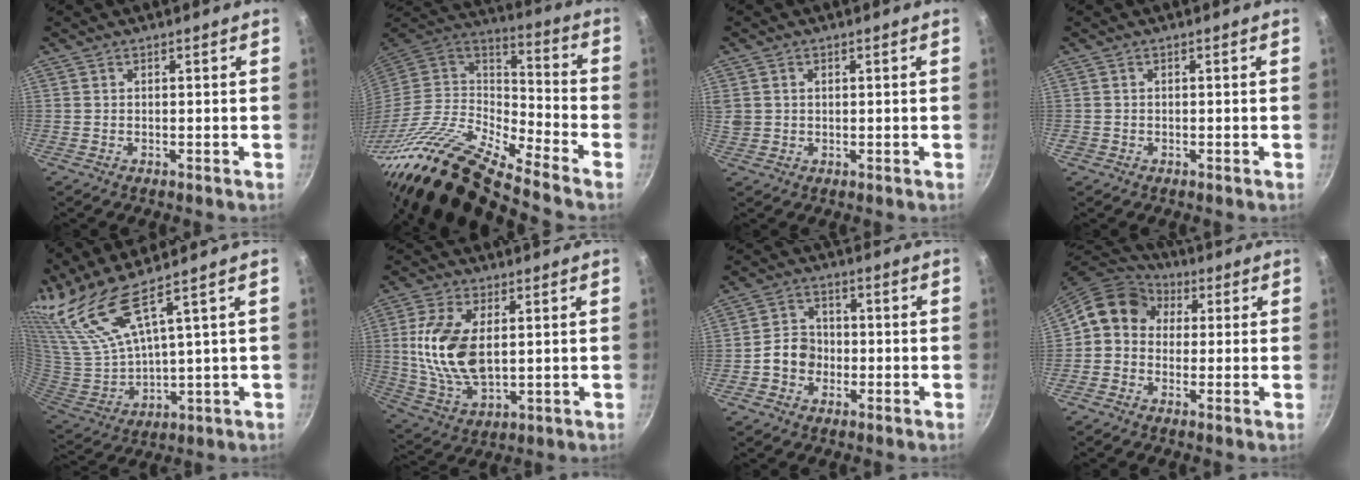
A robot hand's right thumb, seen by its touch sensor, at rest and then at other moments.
{"total": 22.8, "force": [-17.6, 5.7, 13.3], "torque": [-0.193, 0.067, -0.346]}
{"total": 3.5, "force": [0.9, 3.0, 1.6], "torque": [-0.024, 0.002, 0.022]}
{"total": 0.6, "force": [-0.3, 0.6, 0.1], "torque": [0.000, 0.002, -0.004]}
{"total": 12.1, "force": [9.1, 0.6, 8.0], "torque": [-0.161, -0.065, 0.206]}
{"total": 14.4, "force": [2.0, 8.0, 11.9], "torque": [-0.224, -0.012, 0.045]}
{"total": 6.1, "force": [-1.6, 5.2, 2.7], "torque": [-0.018, 0.022, -0.036]}
{"total": 11.0, "force": [1.5, 9.4, 5.5], "torque": [-0.072, 0.030, -0.002]}